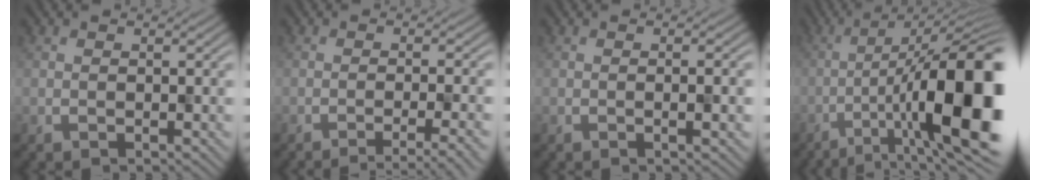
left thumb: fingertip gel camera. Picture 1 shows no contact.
{"total": 5.4, "force": [-3.5, 0.9, 4.0], "torque": [-0.060, 0.004, -0.043]}
{"total": 1.9, "force": [-0.3, 0.2, 1.9], "torque": [-0.026, 0.007, -0.010]}
{"total": 17.8, "force": [-3.5, 6.9, 16.0], "torque": [-0.241, -0.030, -0.038]}